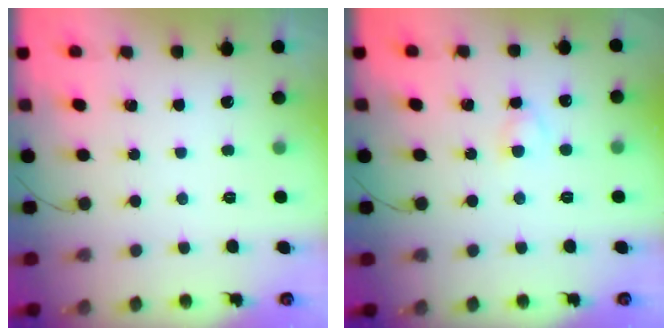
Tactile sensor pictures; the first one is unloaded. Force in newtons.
{"total": 2.5, "press": 2.3, "slide": 1.0}